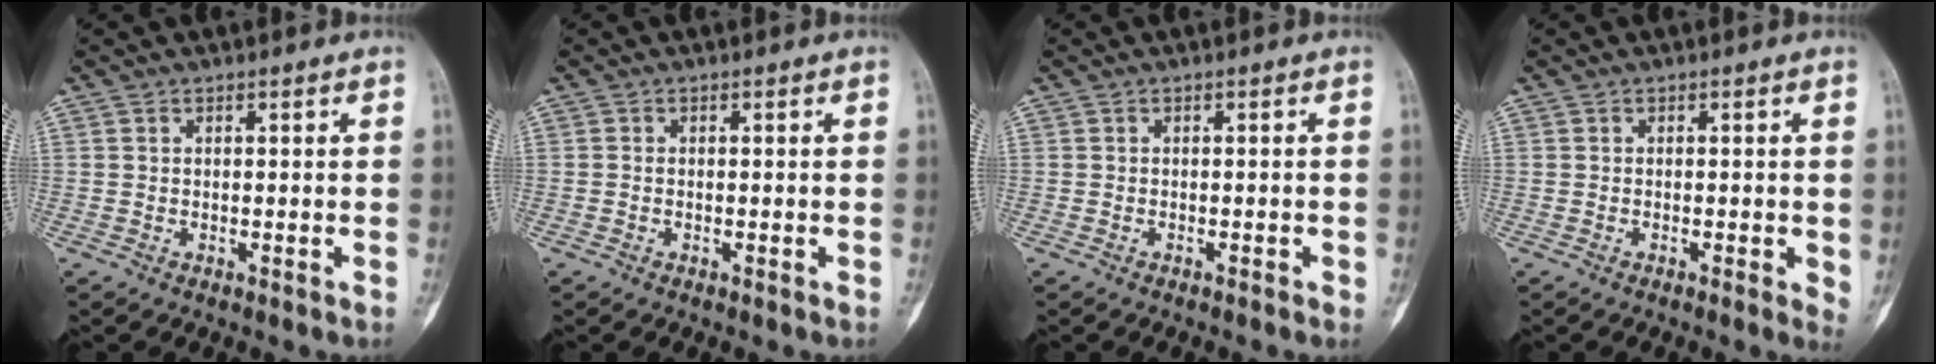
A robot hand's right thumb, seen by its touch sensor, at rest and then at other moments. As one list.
[{"total": 0.0}, {"total": 0.9, "force": [-0.3, 0.4, 0.7], "torque": [-0.011, 0.005, -0.005]}, {"total": 2.4, "force": [-0.2, 0.9, 2.2], "torque": [-0.023, -0.005, -0.005]}]